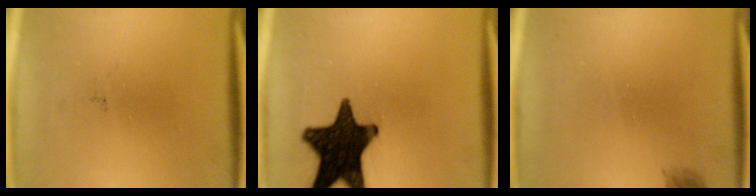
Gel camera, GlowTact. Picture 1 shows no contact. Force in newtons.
{"total": 17.7}
{"total": 1.1}